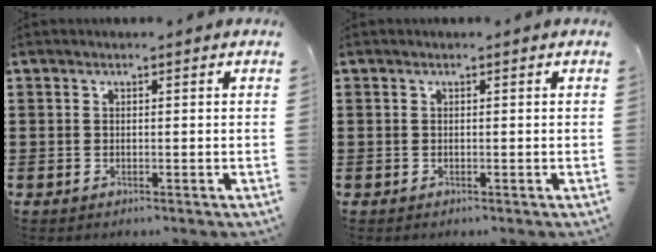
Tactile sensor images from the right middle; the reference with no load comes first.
{"total": 0.0}